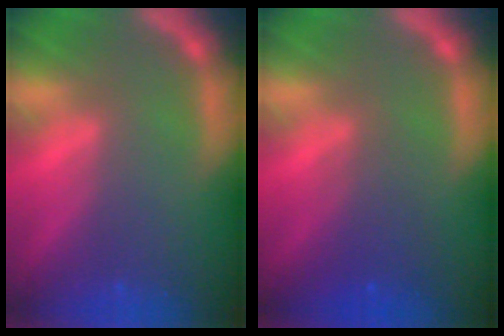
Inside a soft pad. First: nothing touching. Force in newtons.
{"total": 2.5}